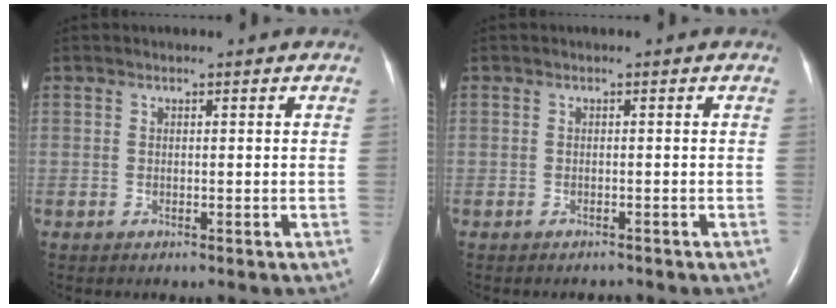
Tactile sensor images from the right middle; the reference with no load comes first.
{"total": 0.8, "force": [-0.7, 0.1, 0.1], "torque": [-0.008, -0.002, -0.011]}